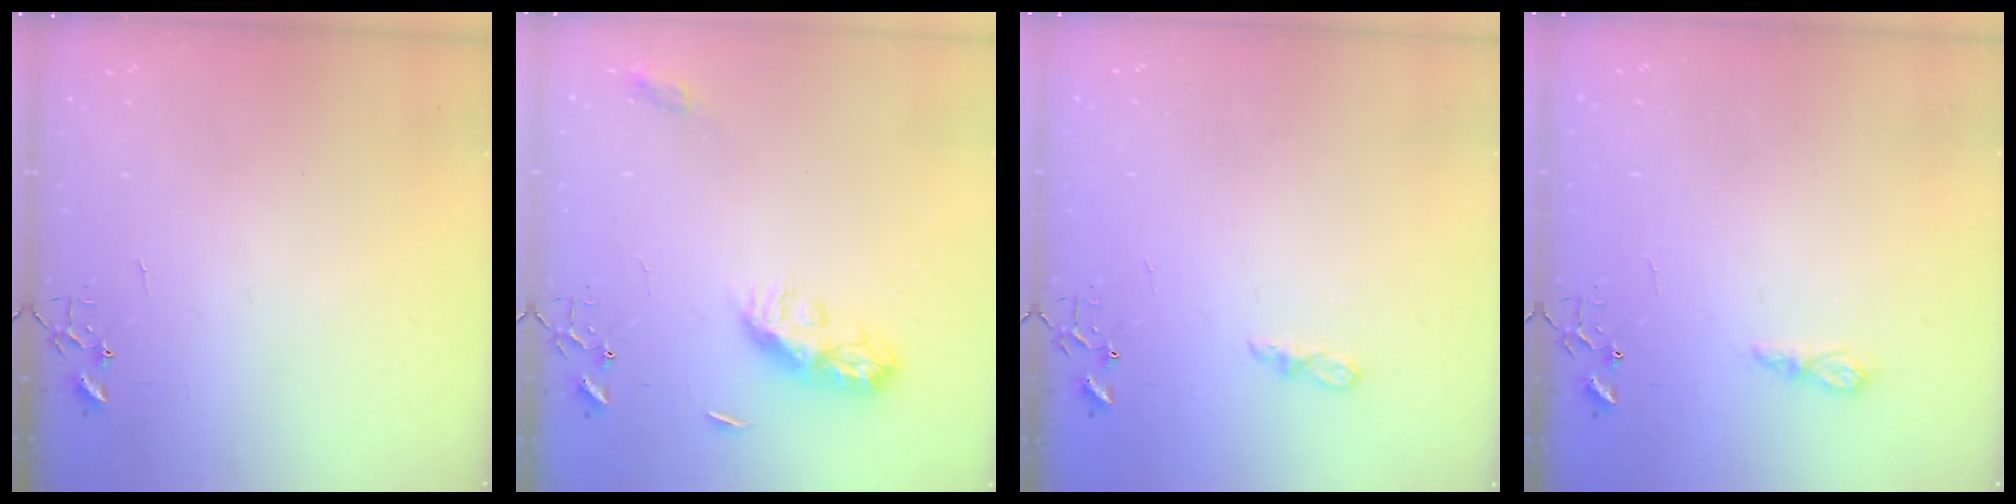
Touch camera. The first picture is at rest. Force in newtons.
{"total": 9.9, "press": 9.9, "slide": 0.2}
{"total": 5.0, "press": 5.0, "slide": 0.5}
{"total": 5.5, "press": 5.5, "slide": 0.6}